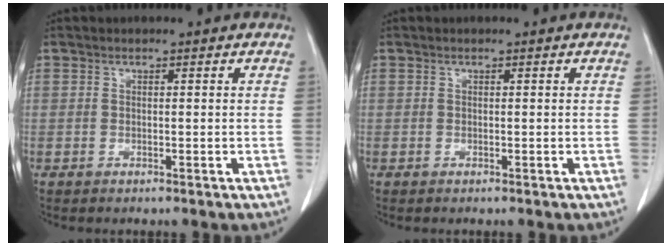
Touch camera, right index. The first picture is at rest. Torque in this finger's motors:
{"motor_torque": [0.00, 0.00, 0.00, 0.00]}